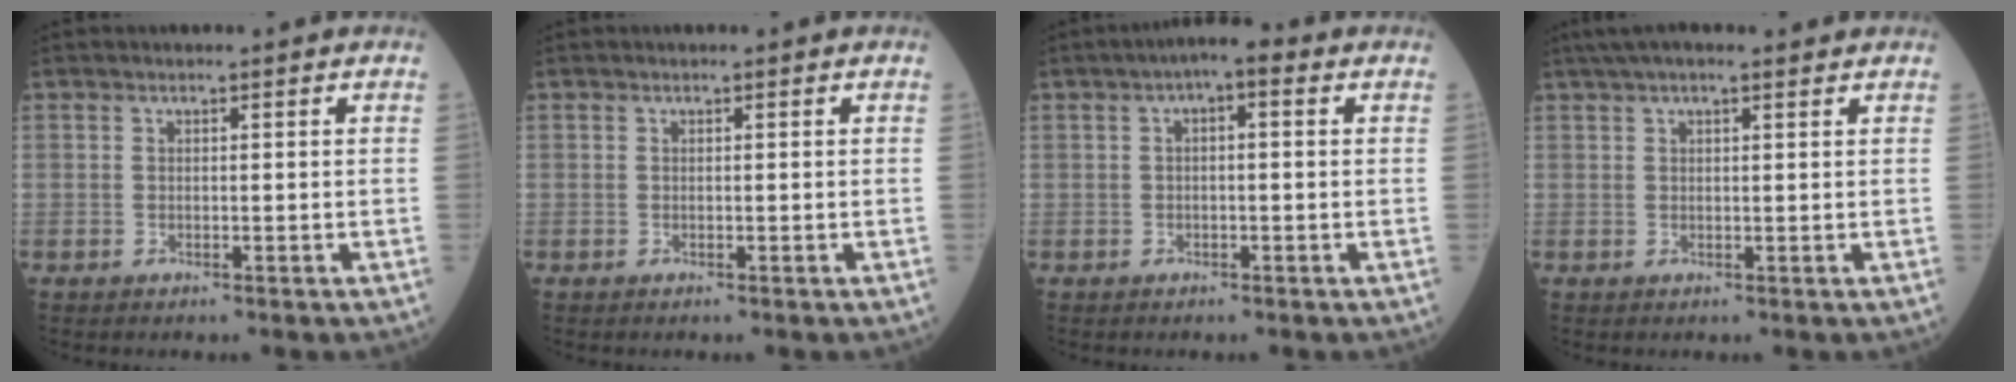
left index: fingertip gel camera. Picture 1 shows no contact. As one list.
[{"total": 0.0}, {"total": 3.9, "force": [0.9, 1.2, 3.6], "torque": [-0.057, 0.015, 0.006]}, {"total": 6.9, "force": [5.5, 1.1, 4.1], "torque": [-0.069, 0.038, 0.081]}]